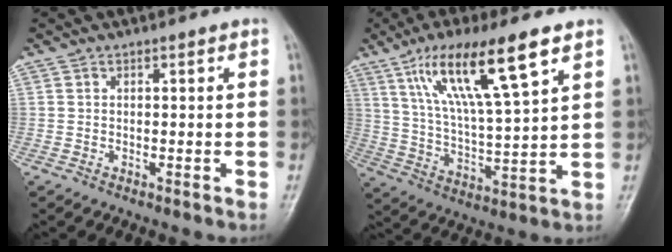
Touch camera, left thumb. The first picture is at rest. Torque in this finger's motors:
{"motor_torque": [1.54, 1.53, 1.42, -1.35, 0.24]}